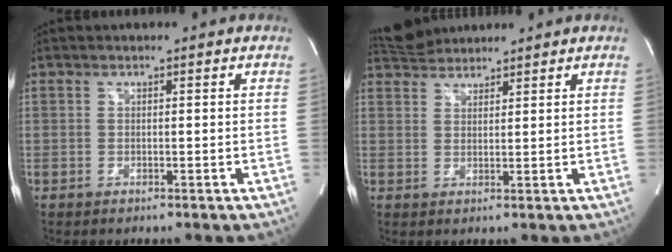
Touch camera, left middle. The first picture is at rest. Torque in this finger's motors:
{"motor_torque": [0.28, -0.31, -0.06, -0.01]}